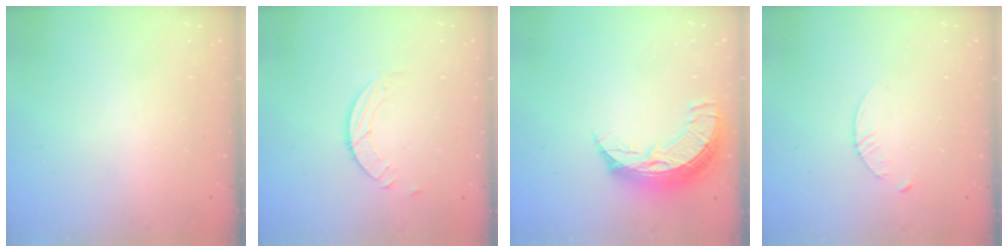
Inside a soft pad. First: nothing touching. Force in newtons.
{"total": 3.8, "press": 3.7, "slide": 0.4}
{"total": 10.9, "press": 10.9, "slide": 0.9}
{"total": 3.8, "press": 3.7, "slide": 0.5}